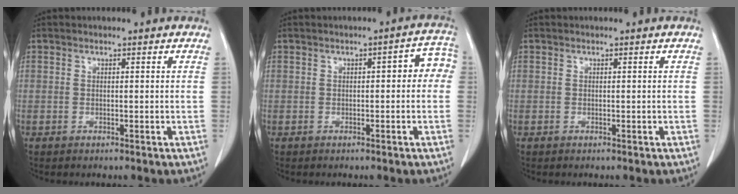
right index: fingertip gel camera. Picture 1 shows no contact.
{"total": 4.5, "force": [0.2, 1.8, 4.1], "torque": [-0.044, 0.030, -0.002]}
{"total": 0.0}